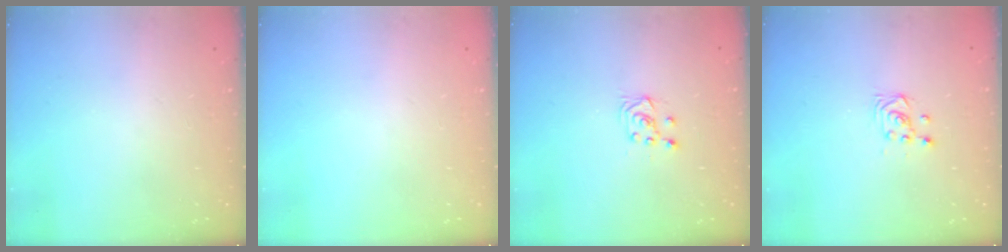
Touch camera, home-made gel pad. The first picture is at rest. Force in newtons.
{"total": 0.0}
{"total": 4.5, "press": 4.4, "slide": 0.8}
{"total": 3.5, "press": 3.4, "slide": 0.8}